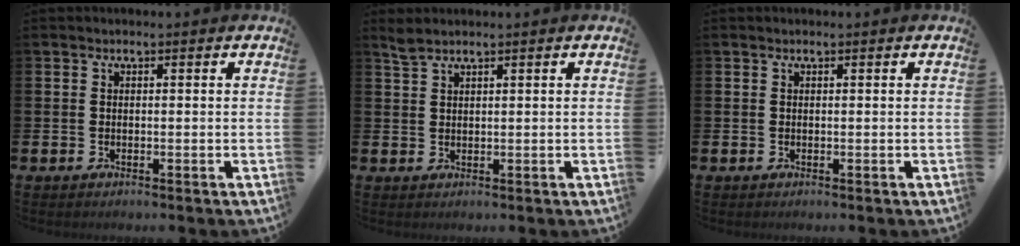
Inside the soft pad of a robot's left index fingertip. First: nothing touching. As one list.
[{"total": 1.8, "force": [1.6, 0.4, 0.9], "torque": [-0.012, 0.000, 0.028]}, {"total": 0.0}]